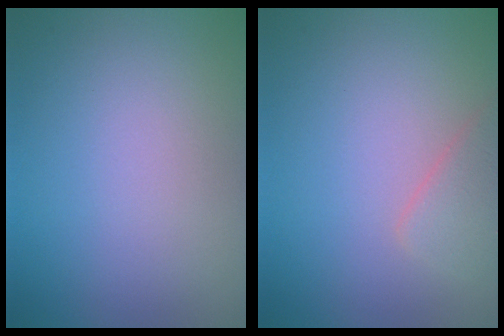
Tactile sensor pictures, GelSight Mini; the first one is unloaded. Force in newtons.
{"total": 2.0, "press": 2.0, "slide": 0.1}